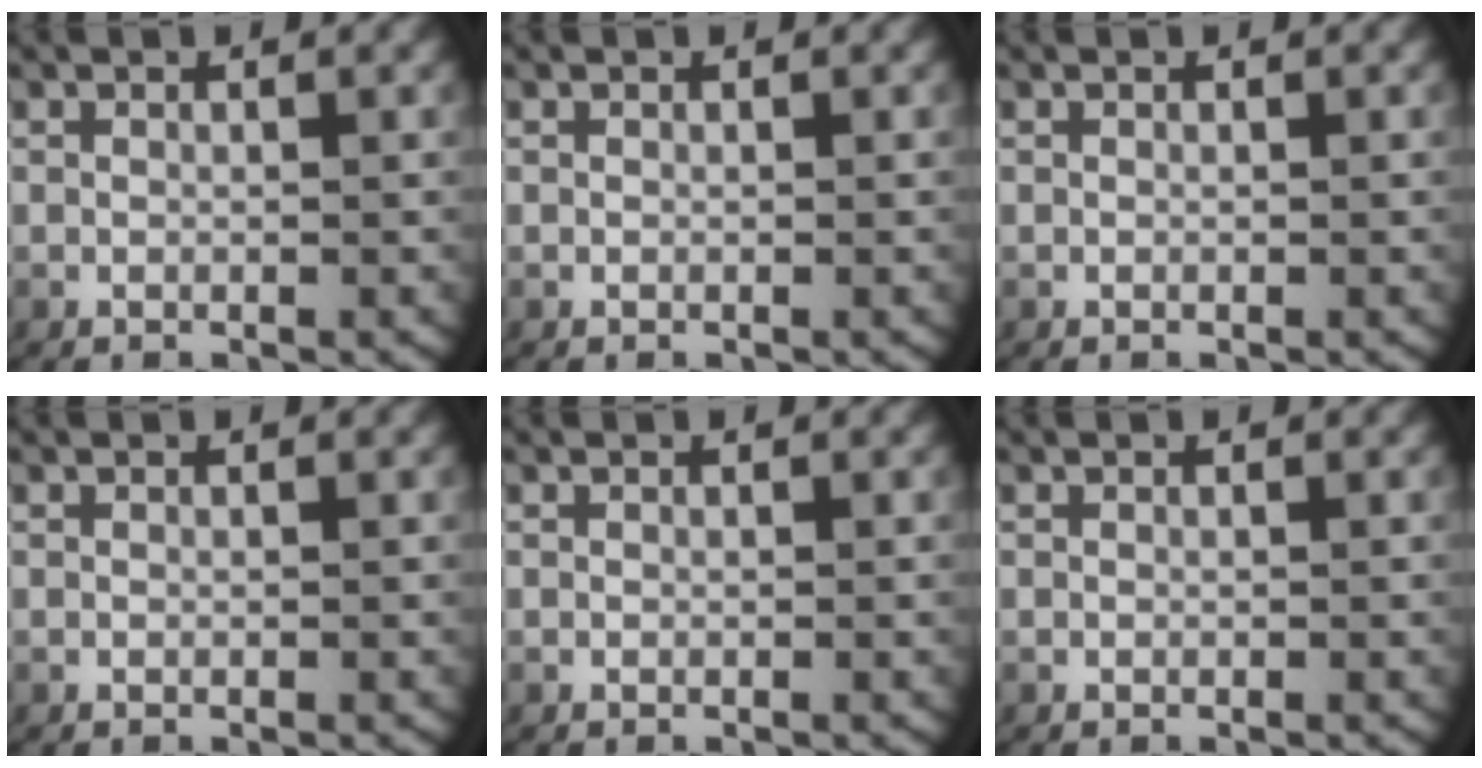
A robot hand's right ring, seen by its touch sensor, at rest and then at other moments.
{"total": 0.0}
{"total": 0.0}
{"total": 0.0}
{"total": 0.0}
{"total": 0.0}